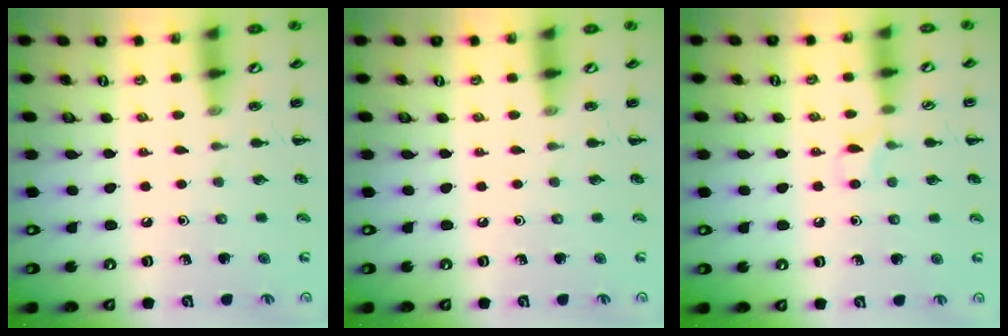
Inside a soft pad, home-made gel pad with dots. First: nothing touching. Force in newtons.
{"total": 0.0}
{"total": 4.7, "press": 4.3, "slide": 1.8}